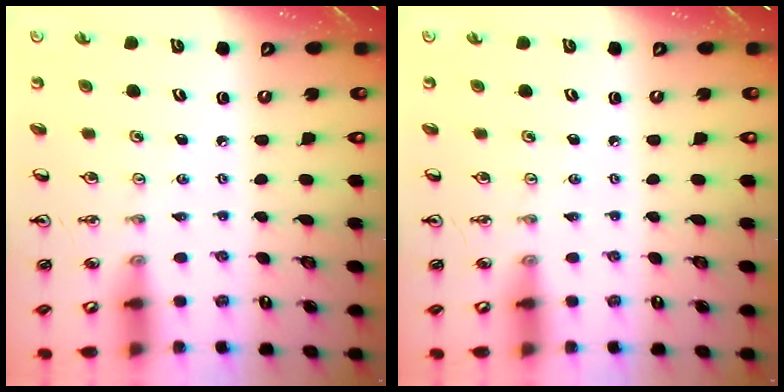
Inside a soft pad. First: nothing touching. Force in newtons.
{"total": 0.0}